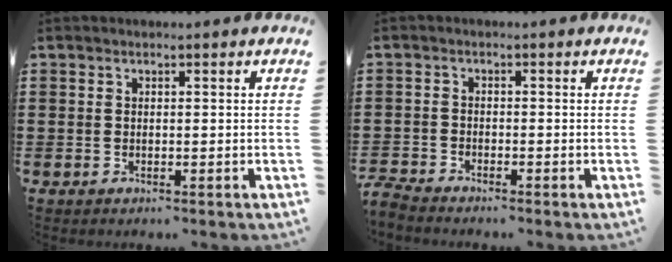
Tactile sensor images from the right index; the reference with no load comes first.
{"total": 2.2, "force": [-2.2, 0.1, 0.0], "torque": [-0.012, -0.002, -0.049]}